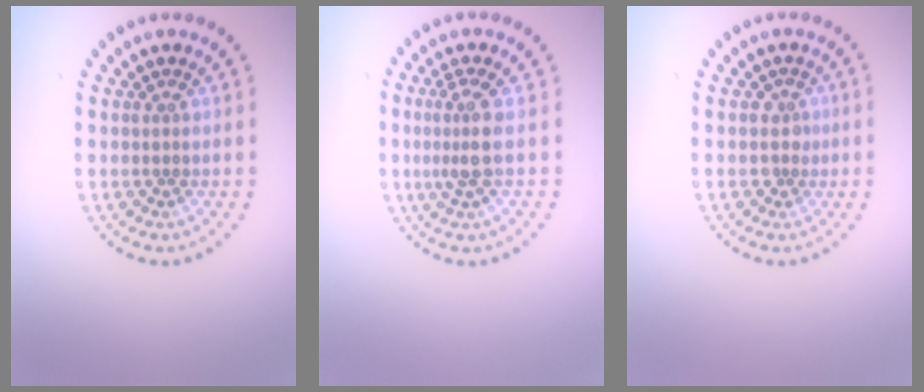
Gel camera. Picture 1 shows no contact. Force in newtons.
{"total": 2.5, "press": 1.8, "slide": 1.7}
{"total": 1.5, "press": 1.0, "slide": 1.0}